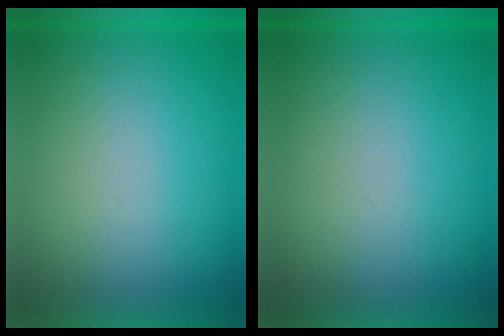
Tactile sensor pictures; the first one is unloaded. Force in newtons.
{"total": 0.0}